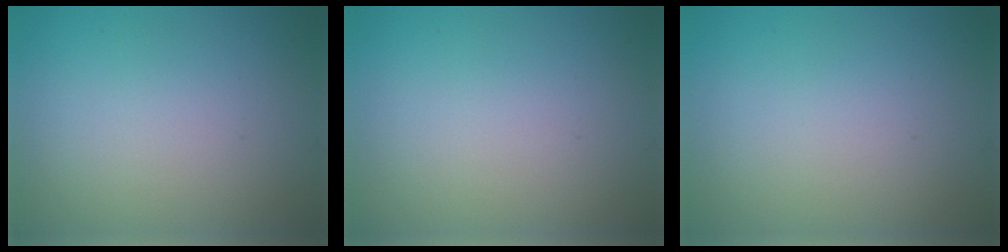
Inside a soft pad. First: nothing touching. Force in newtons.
{"total": 0.0}
{"total": 0.0}